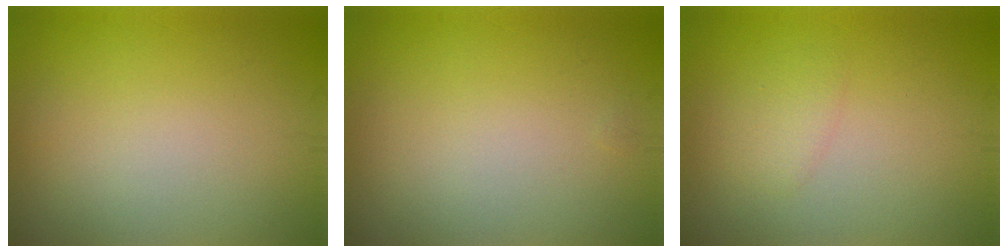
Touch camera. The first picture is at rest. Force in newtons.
{"total": 0.0}
{"total": 1.3, "press": 1.3, "slide": 0.1}